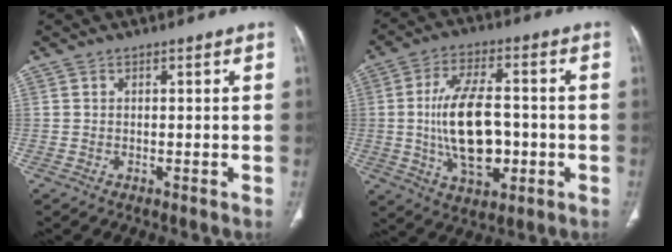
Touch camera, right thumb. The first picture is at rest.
{"total": 15.5, "force": [-1.5, 8.0, 13.1], "torque": [-0.224, 0.008, -0.018]}